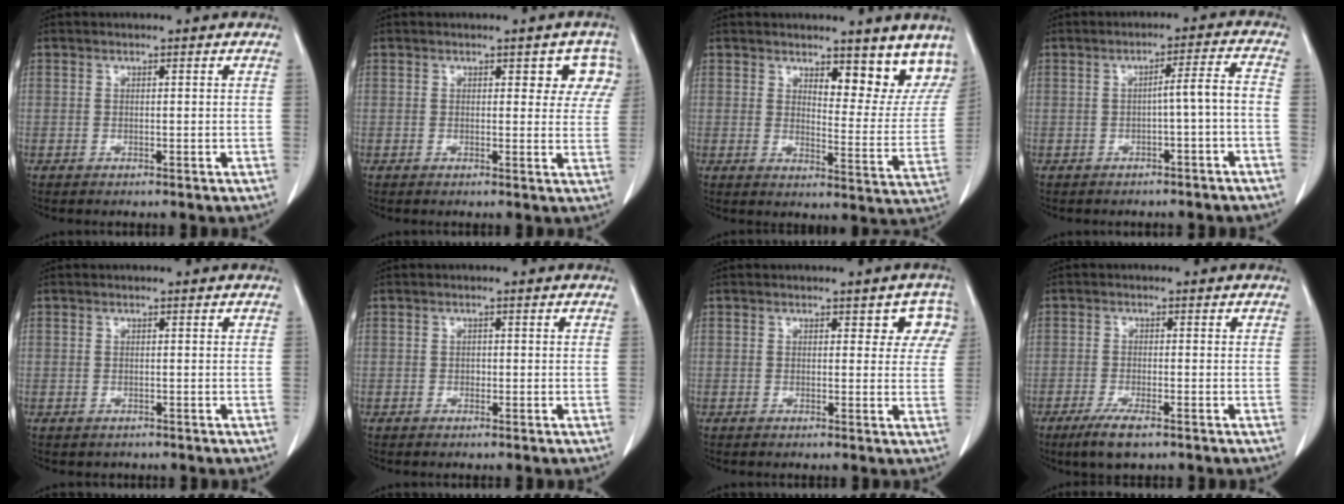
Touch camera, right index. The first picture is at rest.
{"total": 4.7, "force": [2.4, 2.8, 2.9], "torque": [-0.004, 0.002, 0.015]}
{"total": 9.7, "force": [8.0, 2.9, 4.7], "torque": [-0.033, -0.032, 0.089]}
{"total": 4.2, "force": [-1.6, -0.1, 3.8], "torque": [-0.052, 0.015, -0.023]}
{"total": 0.6, "force": [-0.3, 0.5, -0.1], "torque": [-0.001, 0.005, -0.004]}
{"total": 0.6, "force": [-0.2, 0.5, 0.2], "torque": [0.000, 0.003, -0.006]}
{"total": 4.2, "force": [2.4, 2.7, 2.2], "torque": [0.005, 0.003, 0.014]}
{"total": 4.5, "force": [-2.9, 0.7, 3.4], "torque": [-0.067, -0.010, -0.050]}